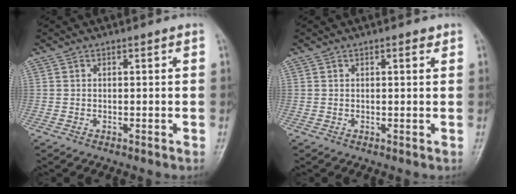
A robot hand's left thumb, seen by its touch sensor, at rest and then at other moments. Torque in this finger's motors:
{"motor_torque": [-0.57, 0.04, -0.37, -0.04, 0.06]}